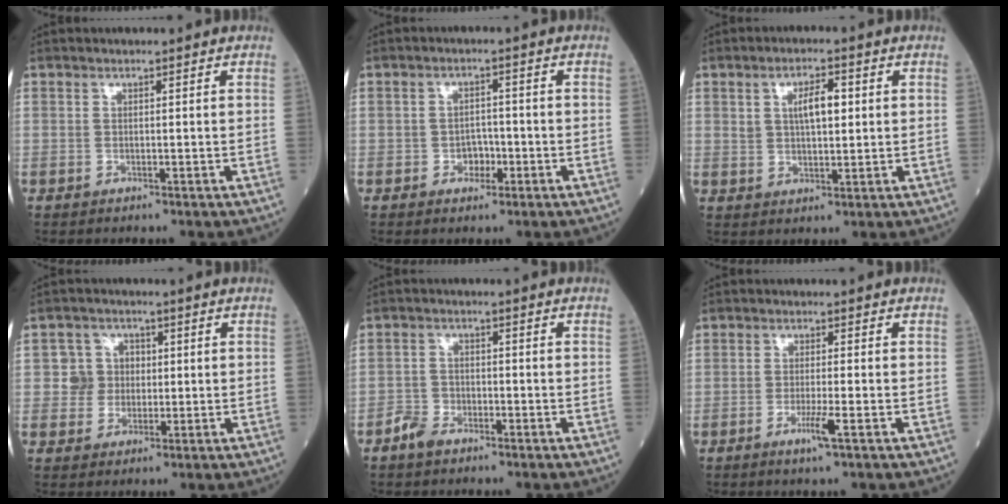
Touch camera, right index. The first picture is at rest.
{"total": 2.8, "force": [-1.1, 2.0, 1.6], "torque": [-0.016, 0.006, -0.017]}
{"total": 4.9, "force": [1.3, 1.8, 4.3], "torque": [-0.073, 0.005, 0.023]}
{"total": 4.3, "force": [0.2, 4.3, 0.6], "torque": [0.002, 0.013, 0.002]}
{"total": 3.1, "force": [-2.3, 1.6, 1.1], "torque": [-0.022, 0.005, -0.043]}
{"total": 3.0, "force": [-1.4, -0.4, 2.6], "torque": [-0.052, -0.007, -0.029]}